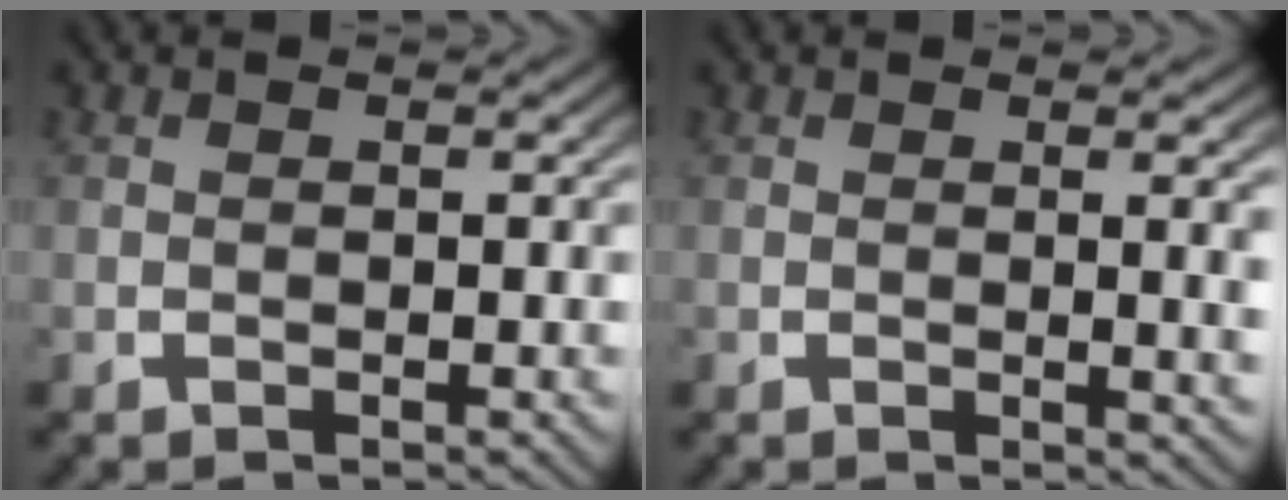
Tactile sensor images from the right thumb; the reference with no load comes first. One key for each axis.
{"total": 2.3, "fx": 0.6, "fy": 0.1, "fz": 2.2, "tx": -0.026, "ty": -0.003, "tz": 0.009}